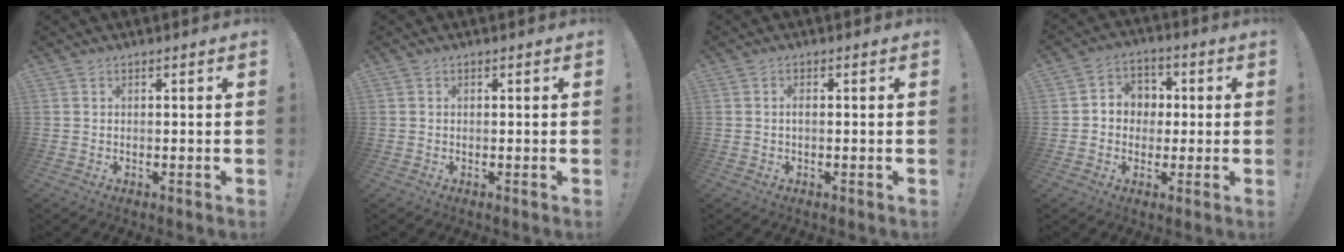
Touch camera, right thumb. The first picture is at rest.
{"total": 0.0}
{"total": 1.1, "force": [-0.3, 0.2, 1.0], "torque": [-0.026, 0.006, -0.005]}
{"total": 7.4, "force": [-0.7, 6.9, 2.6], "torque": [-0.033, 0.012, -0.007]}